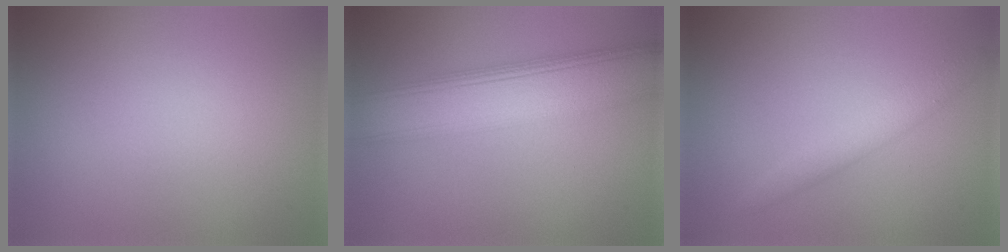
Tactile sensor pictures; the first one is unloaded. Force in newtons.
{"total": 8.4, "press": 8.4, "slide": 0.1}
{"total": 2.2, "press": 2.2, "slide": 0.1}